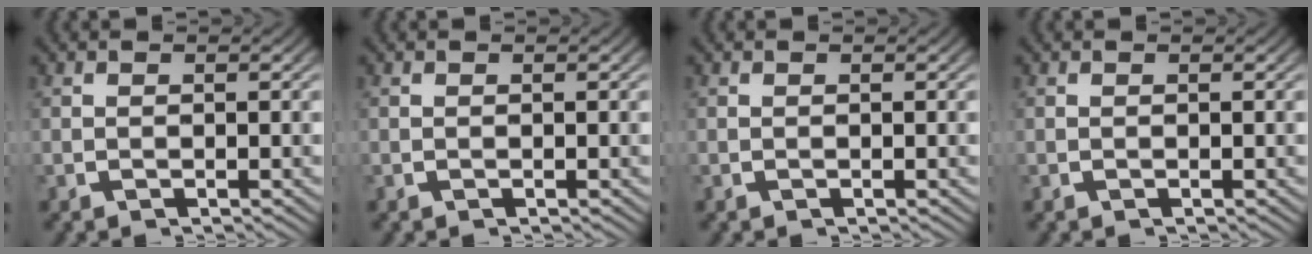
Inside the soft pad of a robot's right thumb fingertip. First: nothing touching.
{"total": 0.0}
{"total": 0.0}
{"total": 0.0}